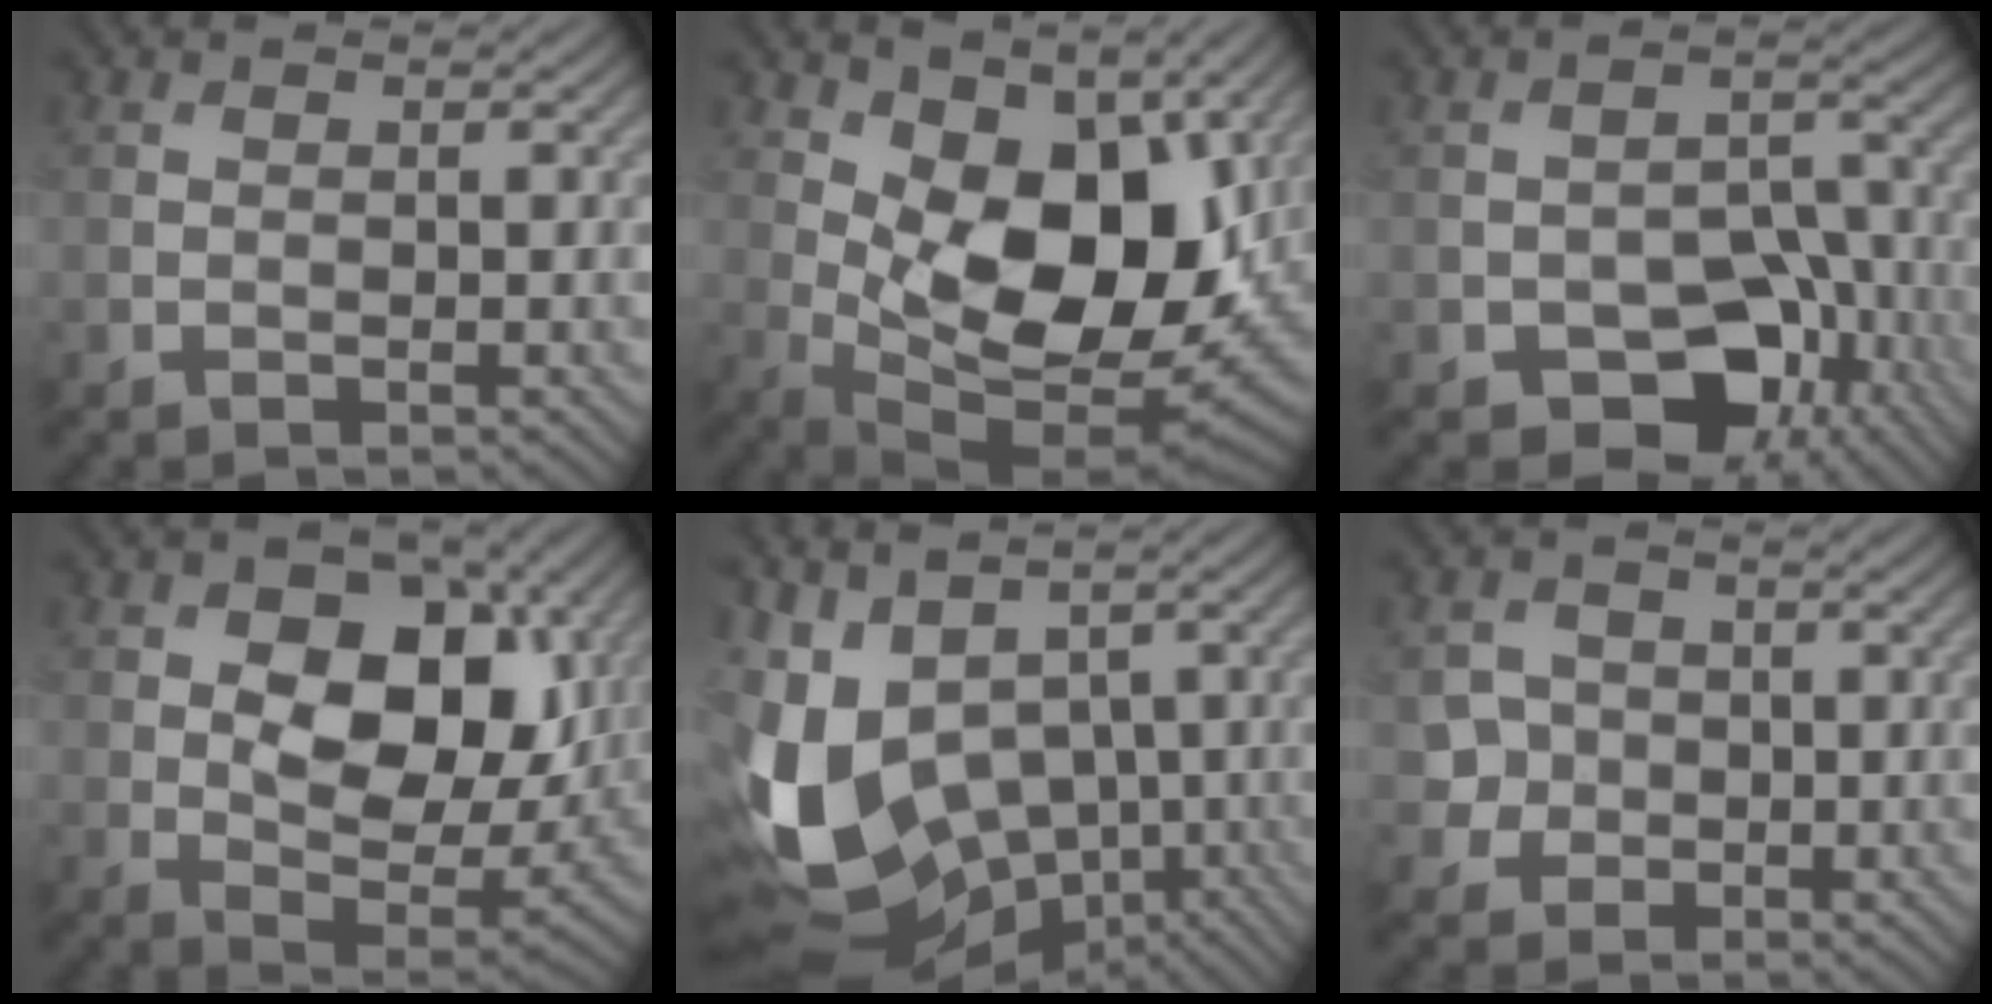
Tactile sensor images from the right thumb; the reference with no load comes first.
{"total": 14.6, "force": [3.6, 7.7, 11.9], "torque": [-0.203, -0.017, 0.074]}
{"total": 10.1, "force": [-5.0, 6.4, 6.0], "torque": [-0.084, -0.012, -0.083]}
{"total": 12.5, "force": [2.7, 7.8, 9.3], "torque": [-0.162, -0.008, 0.045]}
{"total": 15.4, "force": [-2.3, 10.2, 11.3], "torque": [-0.280, -0.036, -0.008]}
{"total": 4.2, "force": [-0.7, 4.0, 0.9], "torque": [-0.016, -0.002, -0.026]}